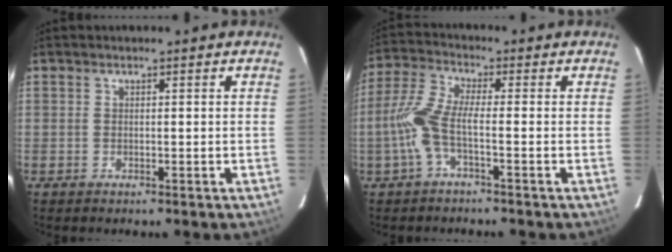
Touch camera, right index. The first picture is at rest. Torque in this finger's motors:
{"motor_torque": [0.91, -0.54, 0.71, 0.15]}